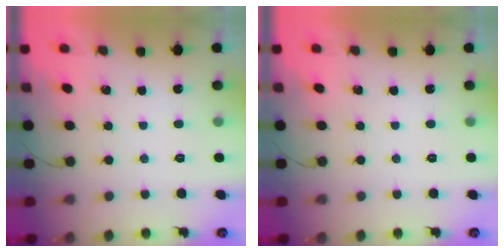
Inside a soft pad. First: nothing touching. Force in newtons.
{"total": 0.0}